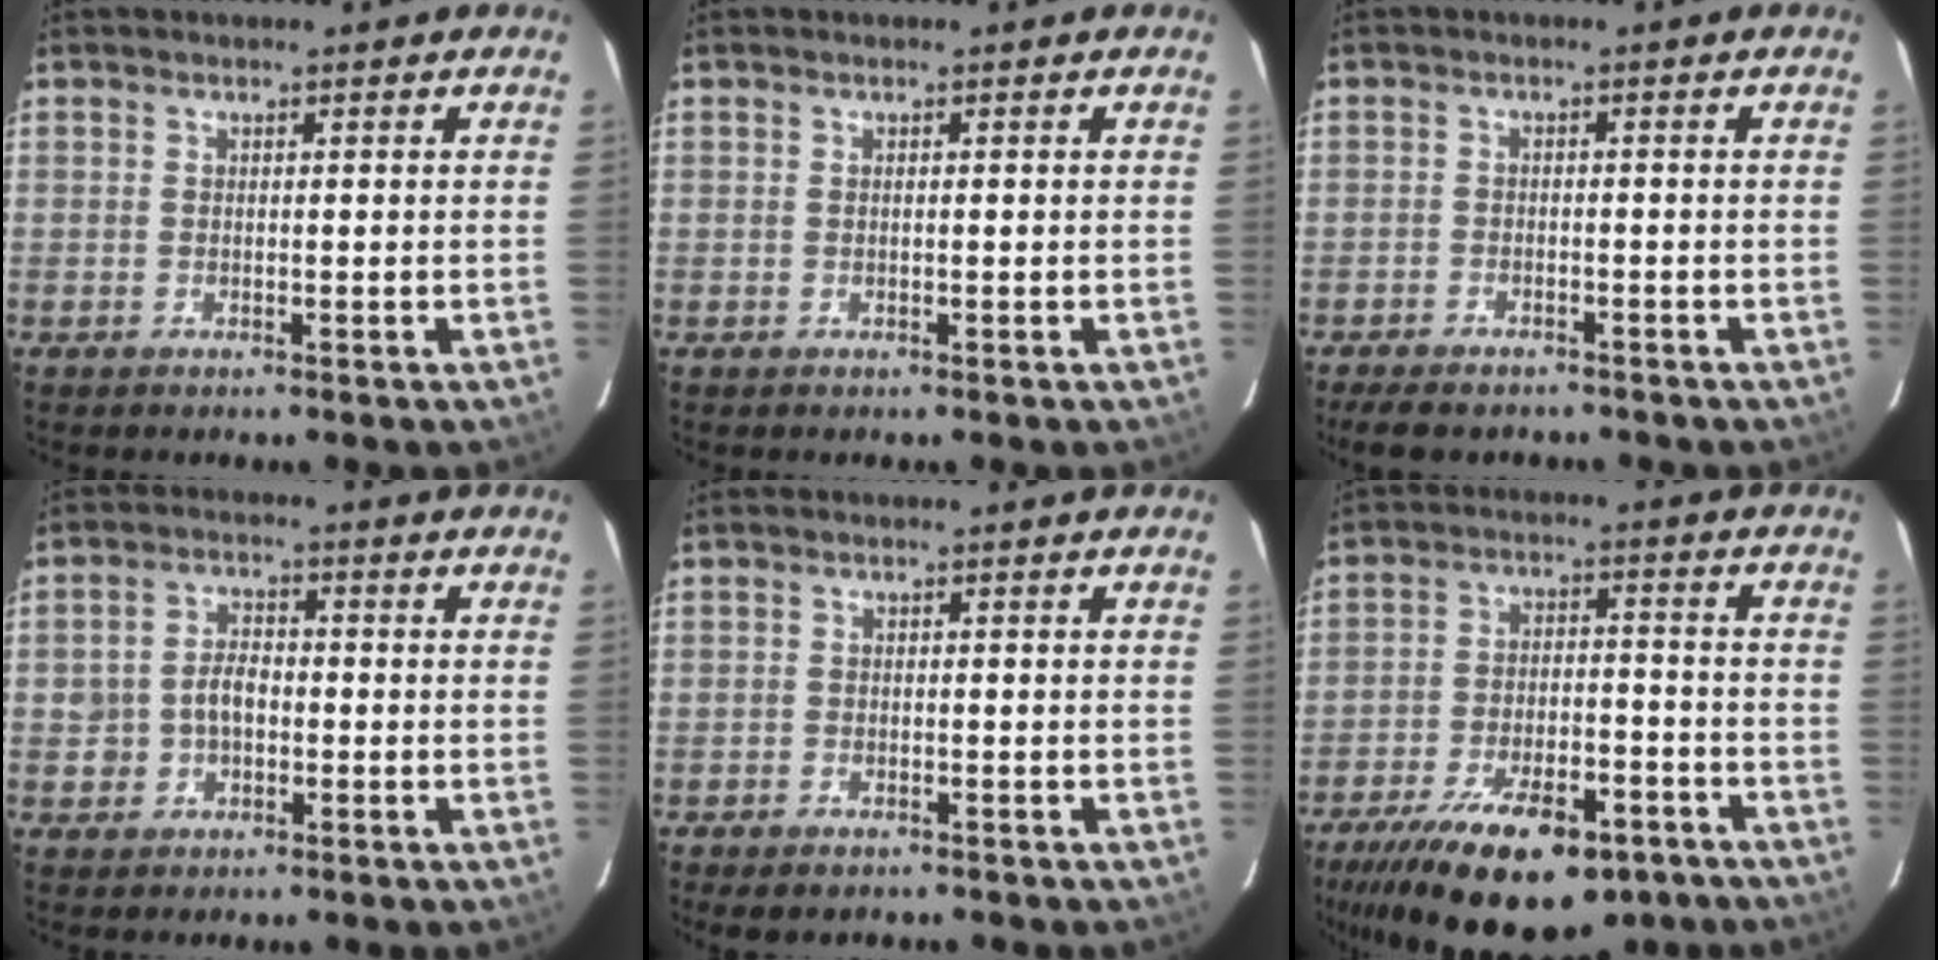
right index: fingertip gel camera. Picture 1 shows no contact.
{"total": 0.0}
{"total": 7.6, "force": [-6.4, 2.7, 3.1], "torque": [-0.080, -0.014, -0.101]}
{"total": 4.5, "force": [-1.0, 3.6, 2.6], "torque": [-0.052, 0.011, -0.011]}
{"total": 3.2, "force": [-2.6, 1.3, 1.4], "torque": [-0.038, -0.010, -0.042]}
{"total": 22.1, "force": [-14.9, 9.2, 13.6], "torque": [-0.260, -0.024, -0.218]}